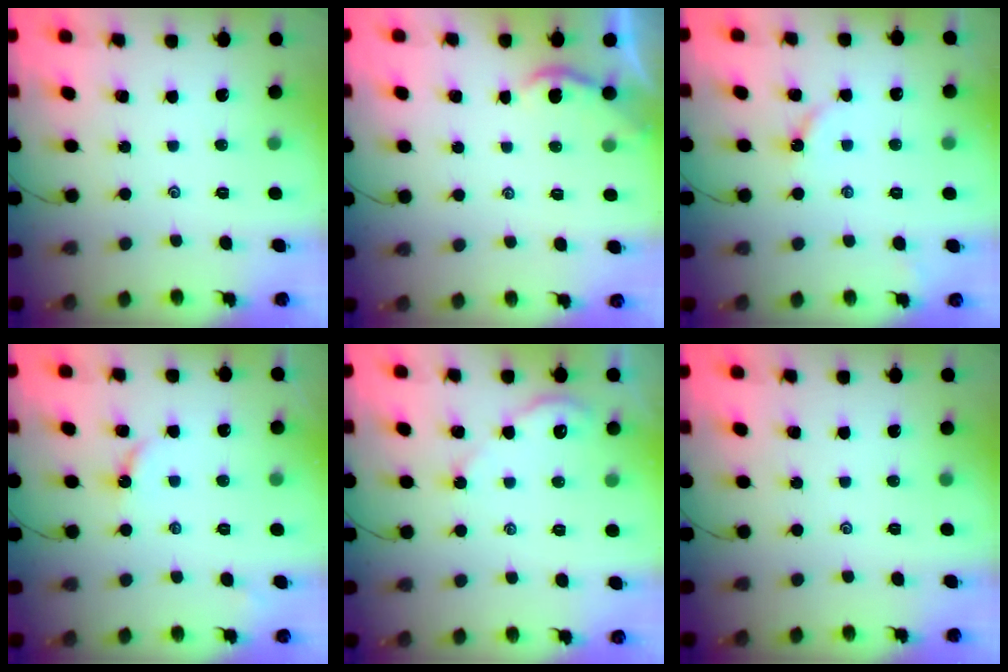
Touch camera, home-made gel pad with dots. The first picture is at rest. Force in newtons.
{"total": 1.6, "press": 1.6, "slide": 0.2}
{"total": 2.8, "press": 2.8, "slide": 0.3}
{"total": 2.6, "press": 2.6, "slide": 0.3}
{"total": 2.9, "press": 2.9, "slide": 0.4}
{"total": 0.0}